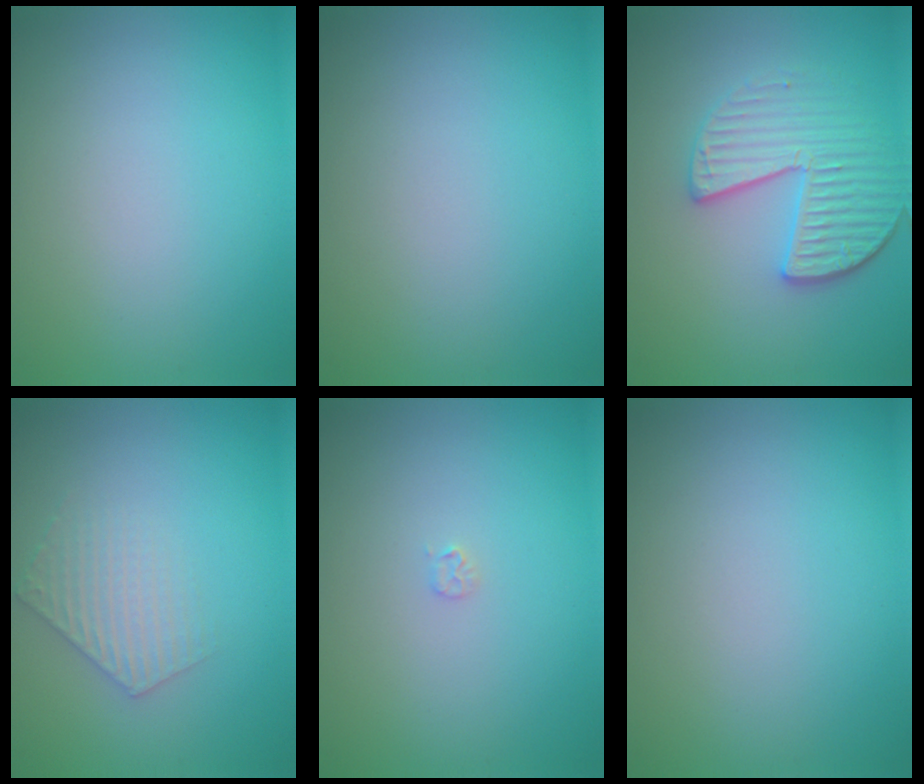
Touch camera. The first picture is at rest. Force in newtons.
{"total": 0.0}
{"total": 3.9, "press": 3.5, "slide": 1.6}
{"total": 2.2, "press": 2.1, "slide": 0.4}
{"total": 0.5, "press": 0.5, "slide": 0.1}
{"total": 0.0}